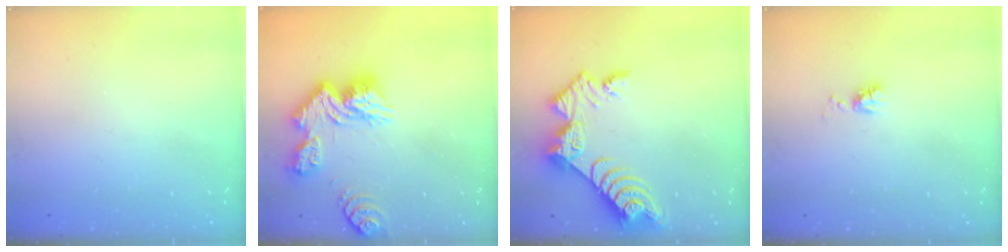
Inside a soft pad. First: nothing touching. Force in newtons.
{"total": 13.2, "press": 13.2, "slide": 1.2}
{"total": 10.5, "press": 10.4, "slide": 0.8}
{"total": 4.3, "press": 4.2, "slide": 0.7}